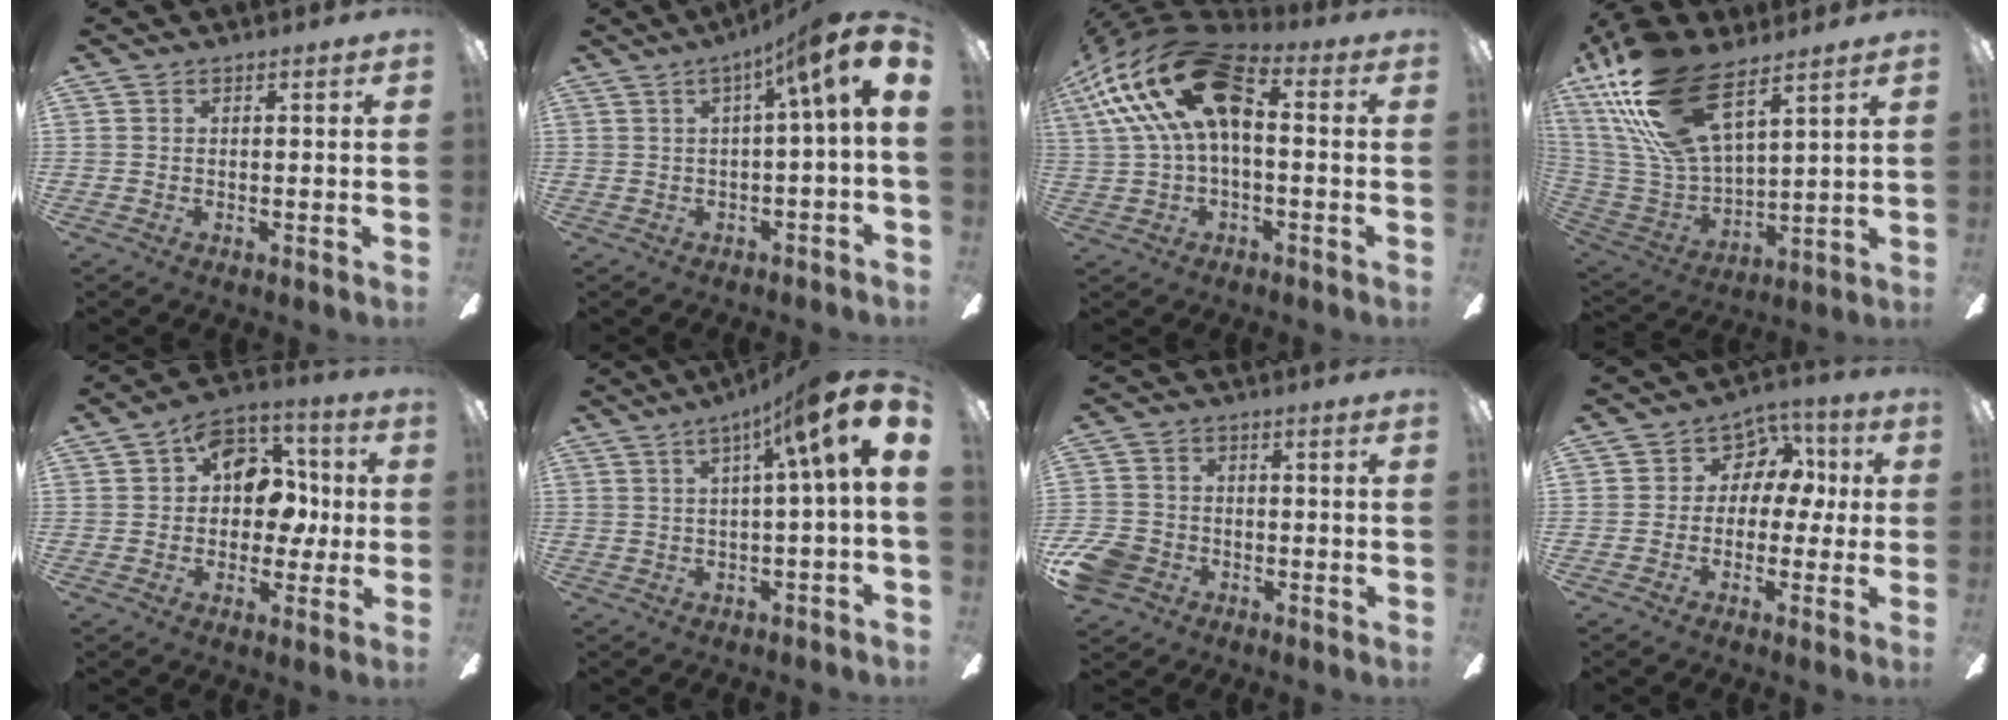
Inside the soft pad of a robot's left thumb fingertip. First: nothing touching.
{"total": 10.0, "force": [3.9, 1.1, 9.2], "torque": [-0.143, -0.022, 0.060]}
{"total": 22.7, "force": [5.7, 12.1, 18.4], "torque": [-0.356, -0.001, 0.103]}
{"total": 24.0, "force": [15.0, 9.9, 15.9], "torque": [-0.348, -0.073, 0.268]}
{"total": 13.8, "force": [3.1, 10.3, 8.6], "torque": [-0.110, 0.006, 0.057]}
{"total": 12.3, "force": [5.0, 1.8, 11.0], "torque": [-0.169, -0.025, 0.073]}
{"total": 8.4, "force": [-4.1, 6.4, 3.4], "torque": [-0.088, 0.035, -0.078]}
{"total": 7.3, "force": [1.1, 6.6, 3.1], "torque": [-0.035, -0.001, 0.019]}